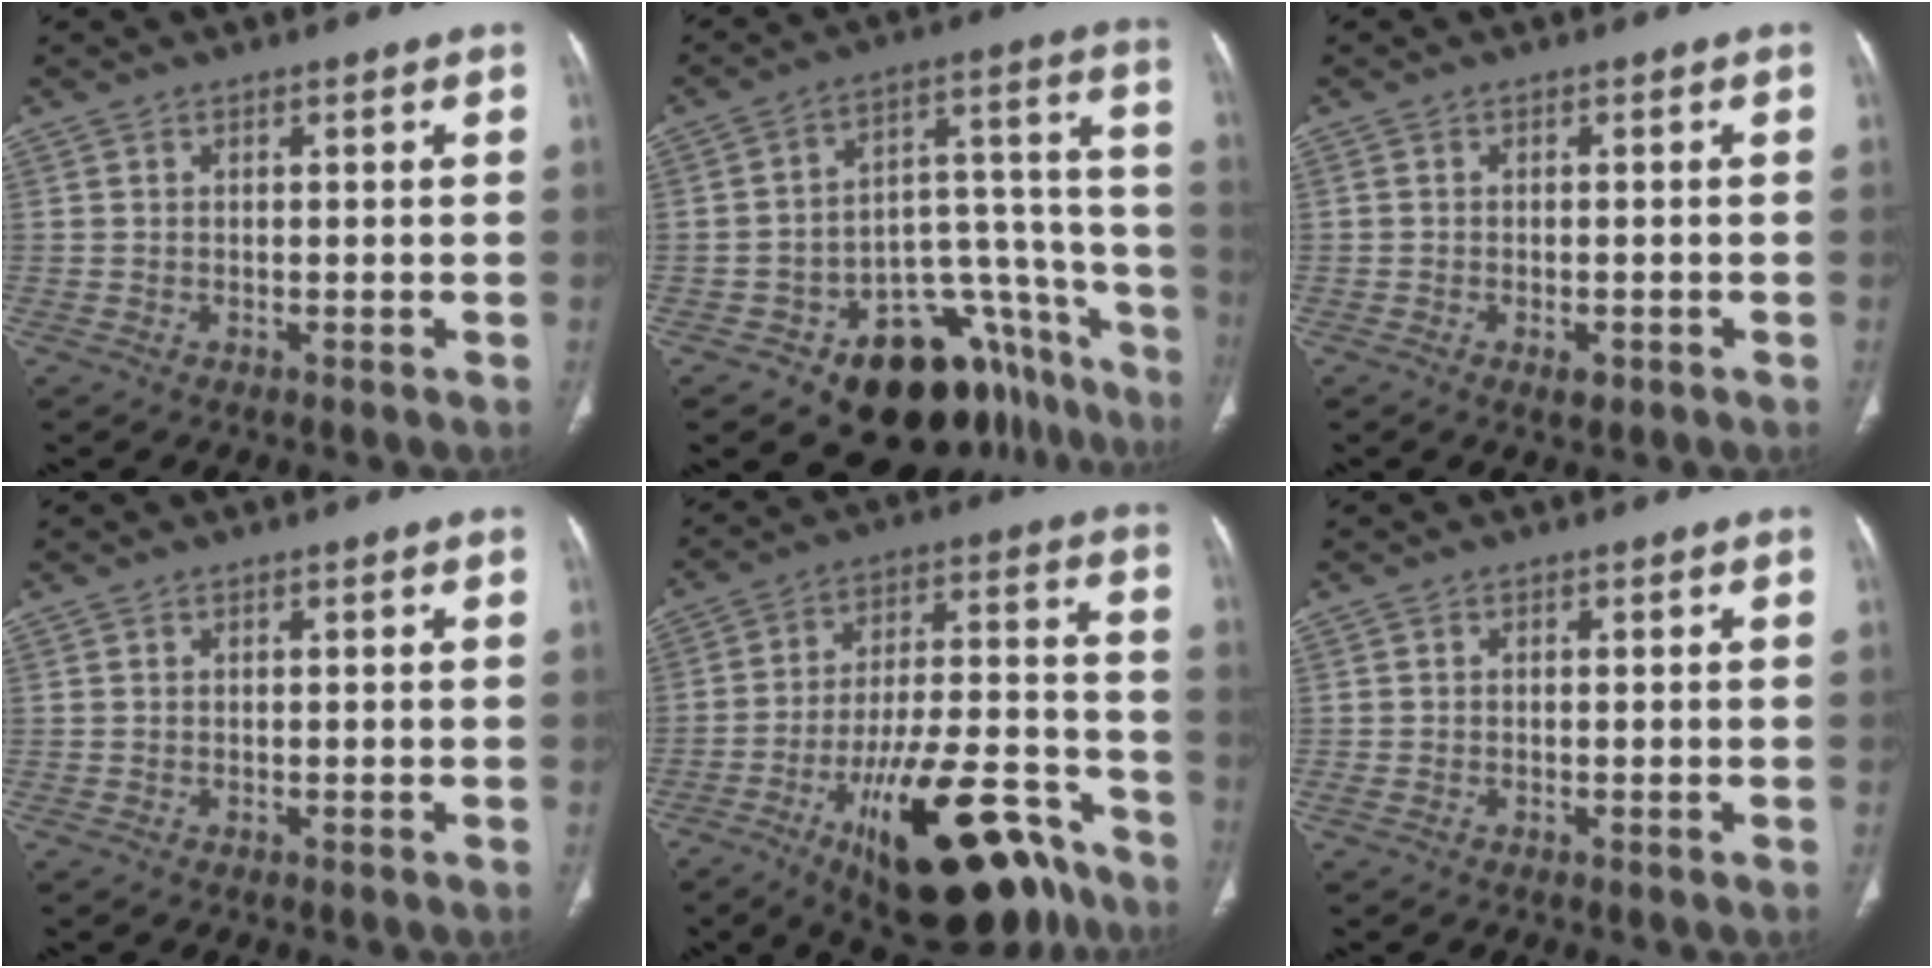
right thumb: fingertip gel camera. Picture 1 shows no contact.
{"total": 23.3, "force": [-13.6, 12.8, 14.0], "torque": [-0.088, 0.136, -0.175]}
{"total": 2.2, "force": [-1.0, 1.2, 1.5], "torque": [-0.020, 0.001, -0.011]}
{"total": 0.0}
{"total": 24.8, "force": [-15.0, 8.8, 17.7], "torque": [-0.223, 0.082, -0.230]}
{"total": 0.9, "force": [-0.3, 0.5, 0.7], "torque": [-0.020, -0.003, -0.006]}